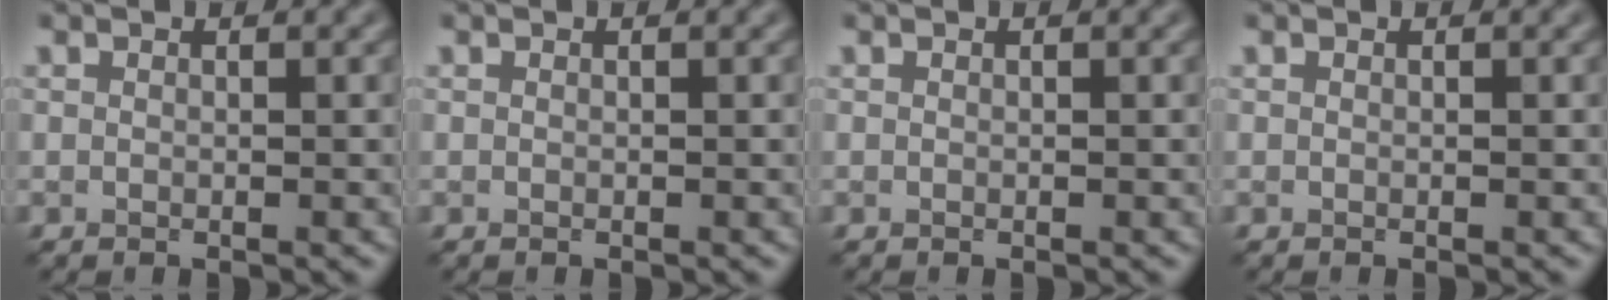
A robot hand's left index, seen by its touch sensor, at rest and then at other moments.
{"total": 0.0}
{"total": 0.0}
{"total": 0.0}